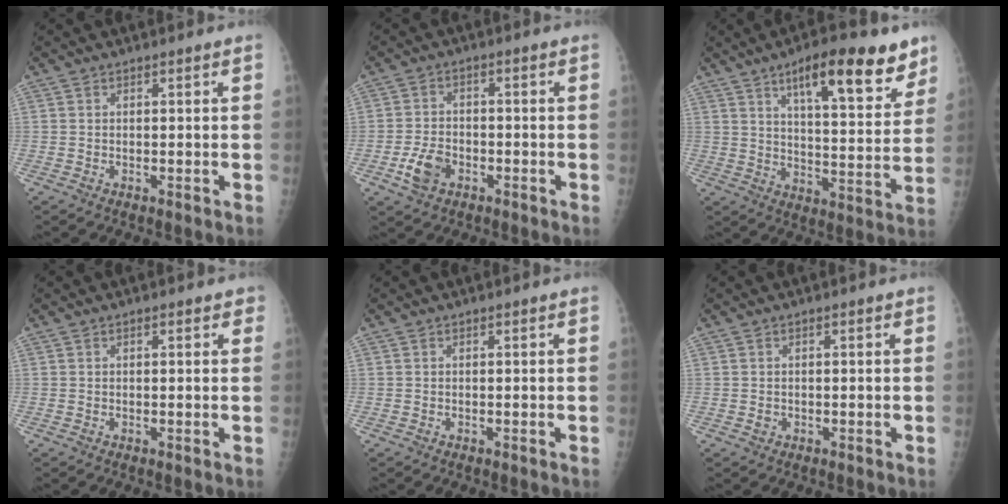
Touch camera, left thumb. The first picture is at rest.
{"total": 5.6, "force": [-2.6, 3.7, 3.2], "torque": [-0.060, 0.013, -0.047]}
{"total": 17.7, "force": [10.8, 5.5, 12.9], "torque": [-0.146, -0.050, 0.161]}
{"total": 1.6, "force": [0.8, 0.7, 1.1], "torque": [-0.007, 0.001, 0.006]}
{"total": 0.0}
{"total": 0.7, "force": [-0.2, 0.6, 0.2], "torque": [0.003, 0.000, -0.002]}